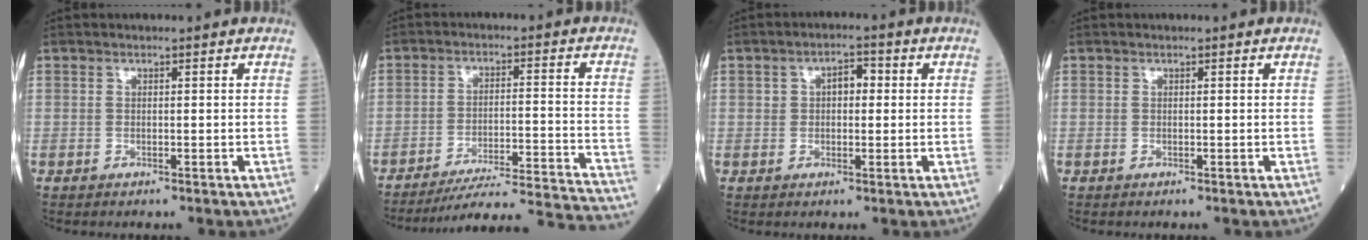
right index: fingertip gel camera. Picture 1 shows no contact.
{"total": 21.0, "force": [-20.1, -2.1, 5.7], "torque": [-0.045, -0.023, -0.276]}
{"total": 3.6, "force": [0.7, 2.1, 2.8], "torque": [-0.044, 0.017, 0.011]}
{"total": 0.0}